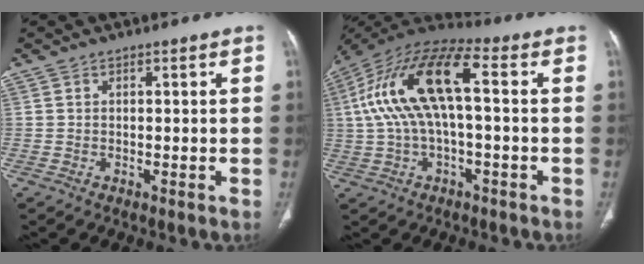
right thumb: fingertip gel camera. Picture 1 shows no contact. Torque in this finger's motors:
{"motor_torque": [0.48, 2.88, 1.26, -0.72, 0.54]}